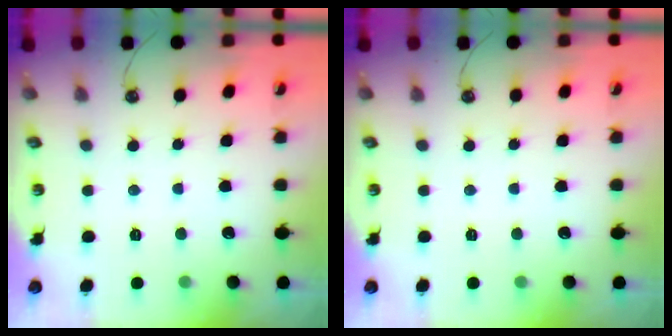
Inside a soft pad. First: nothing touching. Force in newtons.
{"total": 0.0}